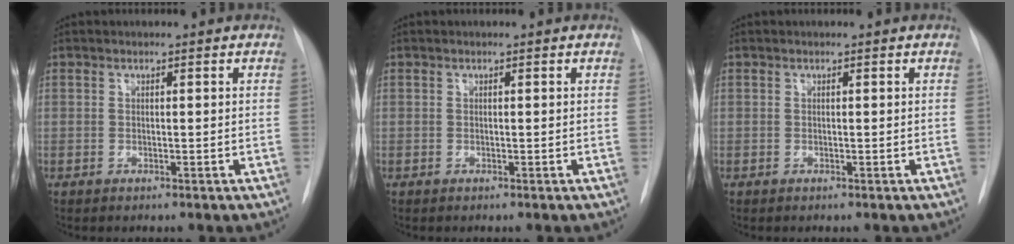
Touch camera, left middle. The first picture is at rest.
{"total": 0.0}
{"total": 0.0}